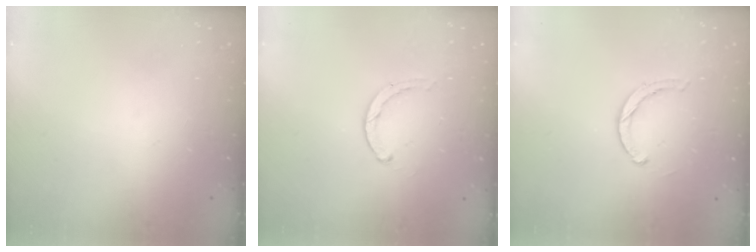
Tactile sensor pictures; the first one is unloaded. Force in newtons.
{"total": 2.3, "press": 2.3, "slide": 0.3}
{"total": 2.8, "press": 2.8, "slide": 0.2}